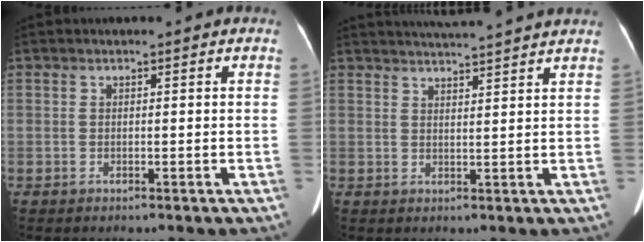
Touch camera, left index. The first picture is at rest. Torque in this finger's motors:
{"motor_torque": [0.51, -1.19, 0.01, 0.04]}